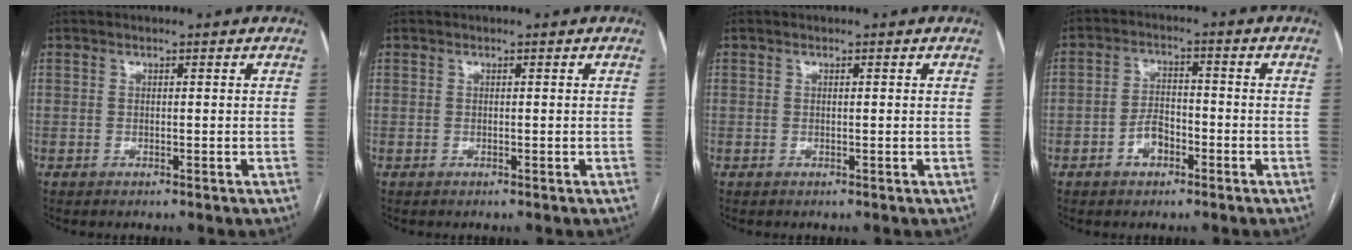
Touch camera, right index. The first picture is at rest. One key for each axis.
{"total": 0.0}
{"total": 0.0}
{"total": 4.3, "fx": -2.2, "fy": 2.6, "fz": 2.8, "tx": -0.053, "ty": 0.011, "tz": -0.038}